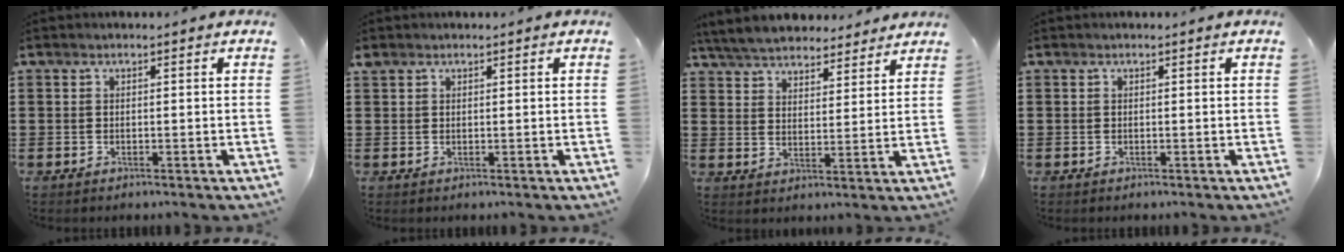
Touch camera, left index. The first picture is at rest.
{"total": 0.8, "force": [0.6, 0.4, 0.2], "torque": [-0.005, 0.003, 0.012]}
{"total": 5.6, "force": [5.4, 1.2, 0.9], "torque": [-0.043, -0.019, 0.097]}
{"total": 0.0}